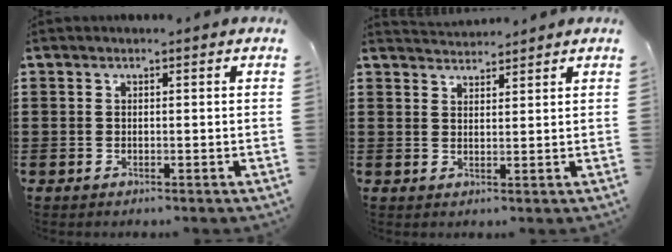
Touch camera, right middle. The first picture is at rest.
{"total": 2.5, "force": [2.5, 0.3, -0.2], "torque": [-0.004, -0.002, 0.048]}